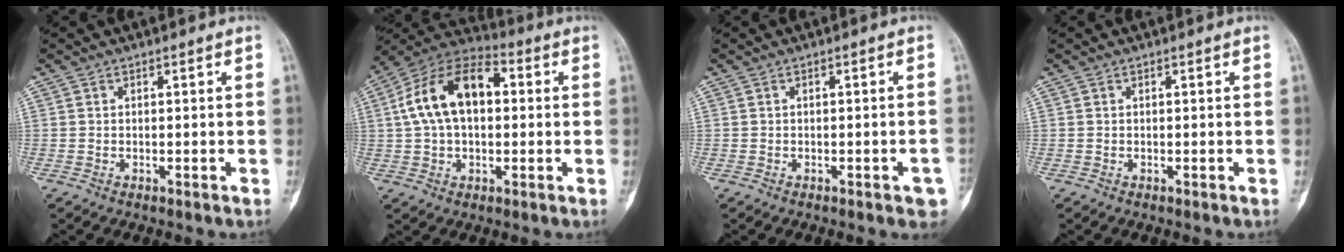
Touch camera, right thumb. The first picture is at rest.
{"total": 15.9, "force": [2.4, 9.6, 12.5], "torque": [-0.217, 0.036, 0.033]}
{"total": 3.5, "force": [-1.7, 1.1, 2.9], "torque": [-0.025, 0.009, -0.017]}
{"total": 0.0}